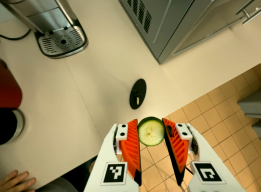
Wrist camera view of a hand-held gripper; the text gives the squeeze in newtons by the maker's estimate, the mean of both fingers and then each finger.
{"total": 8.2, "left": 8.0, "right": 8.4}